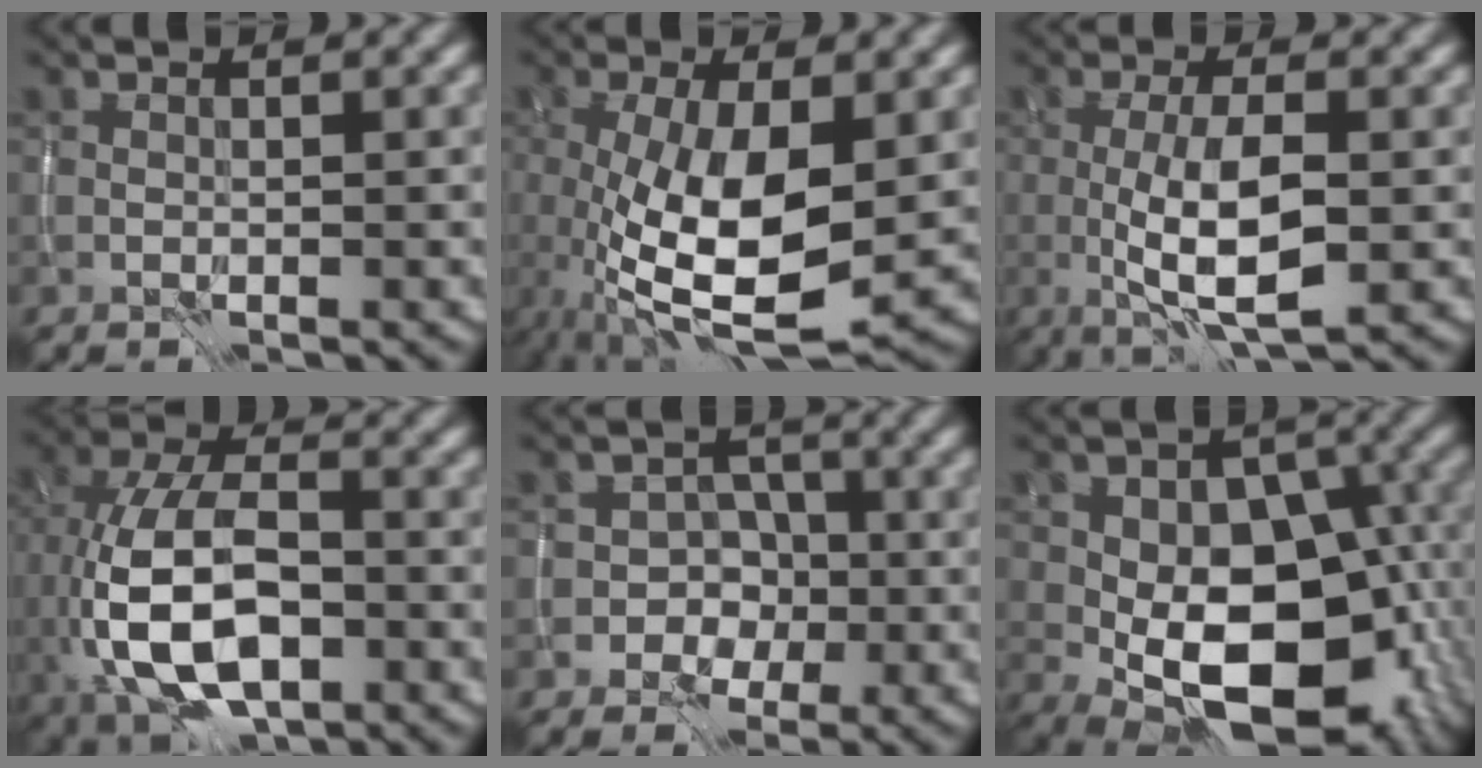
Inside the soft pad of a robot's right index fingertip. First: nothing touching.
{"total": 10.3, "force": [-1.5, 3.8, 9.4], "torque": [-0.184, -0.018, -0.021]}
{"total": 6.3, "force": [-0.8, 1.8, 5.9], "torque": [-0.111, -0.009, -0.010]}
{"total": 11.2, "force": [-2.3, 6.3, 9.0], "torque": [-0.188, -0.014, -0.039]}
{"total": 4.3, "force": [-1.7, 3.7, 1.3], "torque": [0.023, 0.009, -0.046]}
{"total": 14.9, "force": [-3.4, 9.2, 11.2], "torque": [-0.156, -0.008, -0.047]}